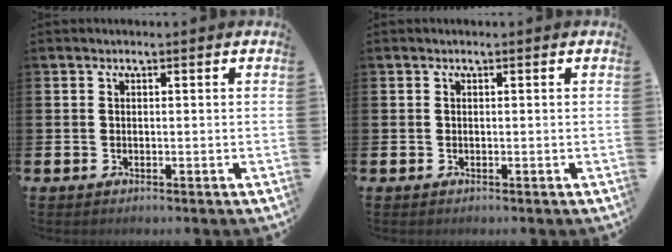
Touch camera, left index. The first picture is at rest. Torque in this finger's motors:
{"motor_torque": [-0.01, 0.02, 0.01, 0.00]}